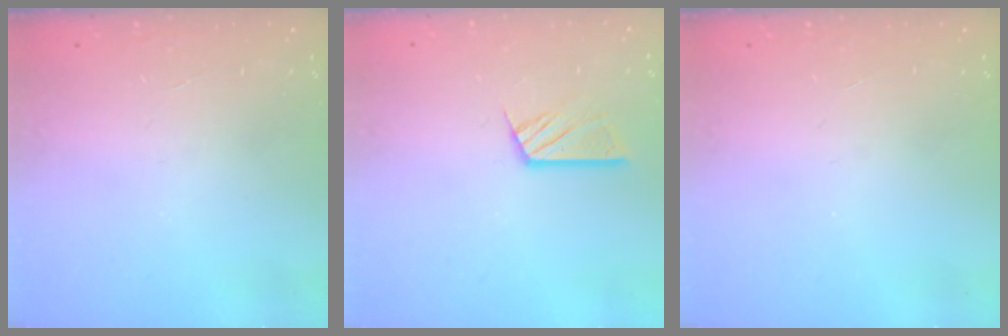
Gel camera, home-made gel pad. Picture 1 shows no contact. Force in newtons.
{"total": 6.3, "press": 6.3, "slide": 0.1}
{"total": 0.0}